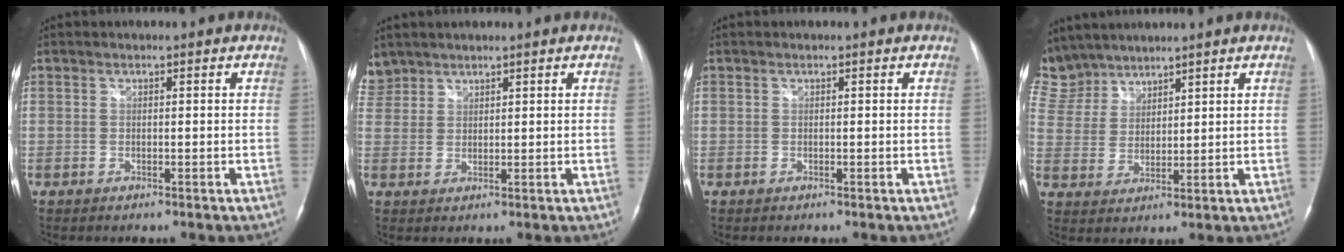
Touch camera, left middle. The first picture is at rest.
{"total": 4.1, "force": [3.5, 2.2, -0.2], "torque": [0.005, 0.012, 0.074]}
{"total": 0.0}
{"total": 10.2, "force": [8.9, 4.8, 1.0], "torque": [-0.045, 0.017, 0.194]}